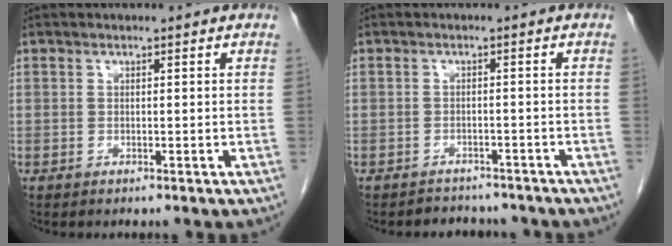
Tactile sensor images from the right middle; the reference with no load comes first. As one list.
[{"total": 5.5, "force": [-5.1, 2.0, 0.6], "torque": [-0.011, 0.004, -0.059]}]